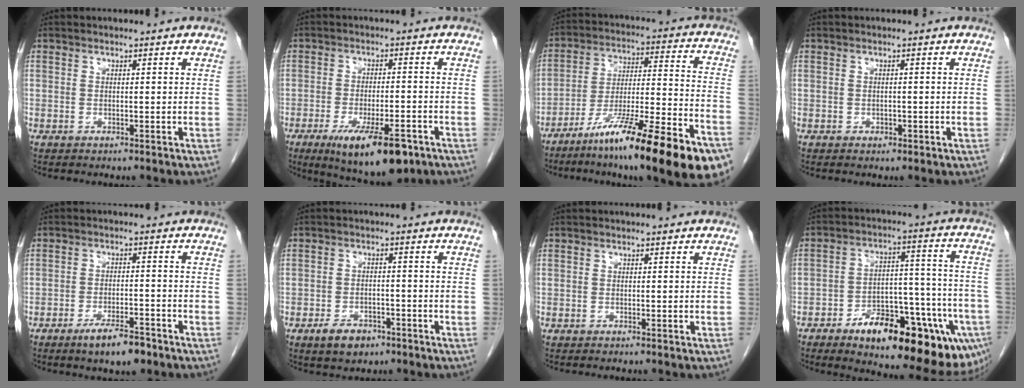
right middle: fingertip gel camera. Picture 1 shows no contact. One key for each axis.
{"total": 11.2, "fx": -6.3, "fy": 2.3, "fz": 9.0, "tx": -0.140, "ty": -0.023, "tz": -0.091}
{"total": 24.3, "fx": -15.7, "fy": 2.0, "fz": 18.5, "tx": -0.222, "ty": -0.017, "tz": -0.259}
{"total": 1.1, "fx": -0.5, "fy": 0.7, "fz": 0.7, "tx": -0.009, "ty": 0.000, "tz": -0.003}
{"total": 6.1, "fx": -4.3, "fy": 1.4, "fz": 4.1, "tx": -0.073, "ty": -0.004, "tz": -0.066}
{"total": 4.6, "fx": -3.0, "fy": 2.5, "fz": 2.4, "tx": -0.043, "ty": 0.001, "tz": -0.042}
{"total": 0.0}
{"total": 22.8, "fx": -13.2, "fy": 7.4, "fz": 17.0, "tx": -0.157, "ty": 0.038, "tz": -0.185}